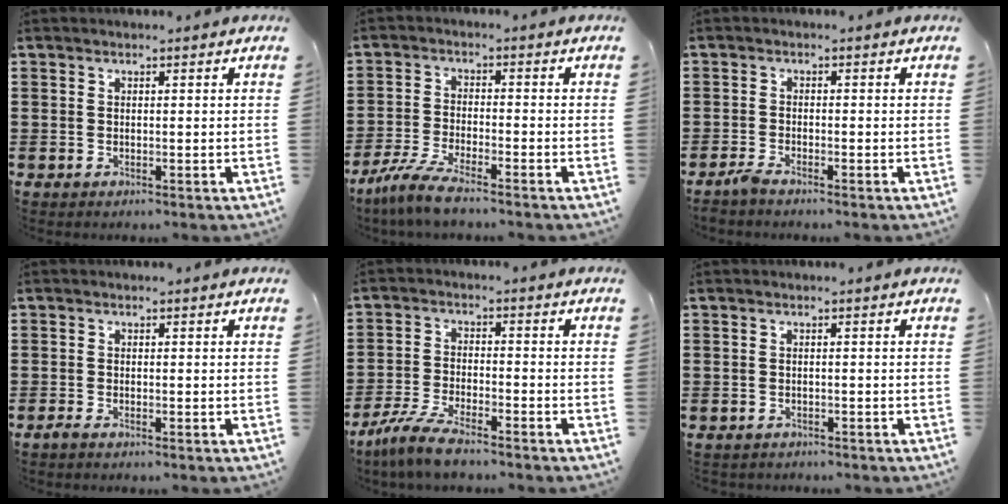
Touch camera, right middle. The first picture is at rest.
{"total": 5.4, "force": [-4.5, 0.2, 3.0], "torque": [-0.084, -0.018, -0.093]}
{"total": 1.7, "force": [-1.4, 0.0, 1.0], "torque": [-0.028, -0.003, -0.029]}
{"total": 0.7, "force": [-0.5, 0.0, 0.5], "torque": [-0.012, -0.006, -0.008]}
{"total": 5.5, "force": [-4.7, 0.5, 2.8], "torque": [-0.073, -0.011, -0.094]}
{"total": 0.6, "force": [-0.6, 0.1, 0.0], "torque": [-0.001, -0.001, -0.014]}